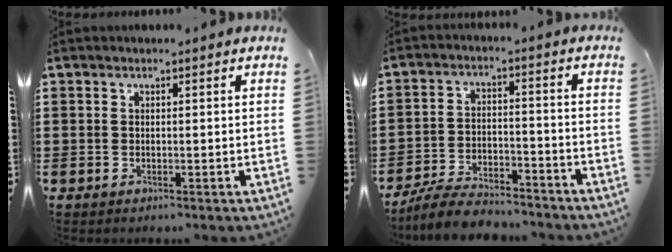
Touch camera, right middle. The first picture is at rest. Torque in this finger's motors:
{"motor_torque": [1.26, -0.88, 0.15, 0.06]}